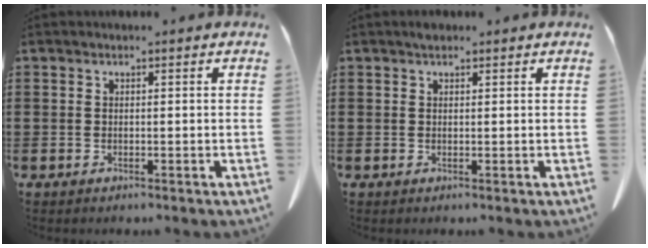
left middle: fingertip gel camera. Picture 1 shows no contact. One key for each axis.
{"total": 0.9, "fx": 0.7, "fy": 0.4, "fz": 0.3, "tx": 0.000, "ty": -0.001, "tz": 0.012}